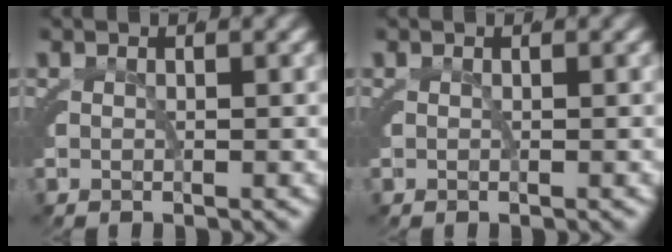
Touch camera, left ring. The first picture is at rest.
{"total": 0.0}